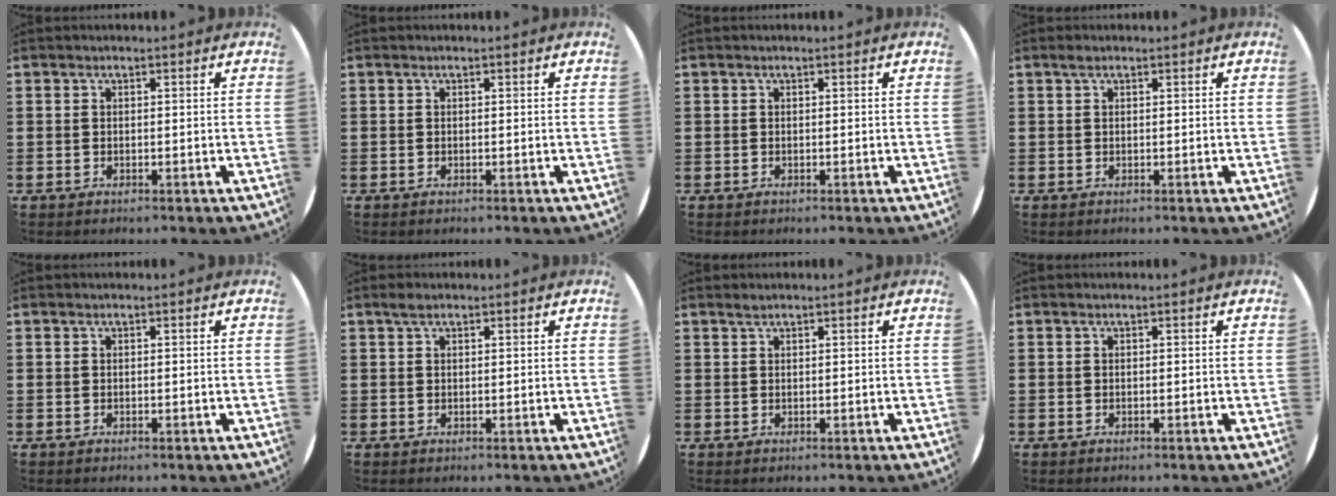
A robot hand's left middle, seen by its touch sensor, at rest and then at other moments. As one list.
[{"total": 0.0}, {"total": 0.0}, {"total": 0.6, "force": [0.4, 0.3, 0.4], "torque": [-0.008, 0.003, 0.006]}, {"total": 0.0}, {"total": 1.0, "force": [0.7, 0.5, 0.7], "torque": [-0.006, 0.001, 0.010]}, {"total": 0.6, "force": [0.5, 0.0, 0.2], "torque": [-0.005, -0.001, 0.010]}, {"total": 0.0}]